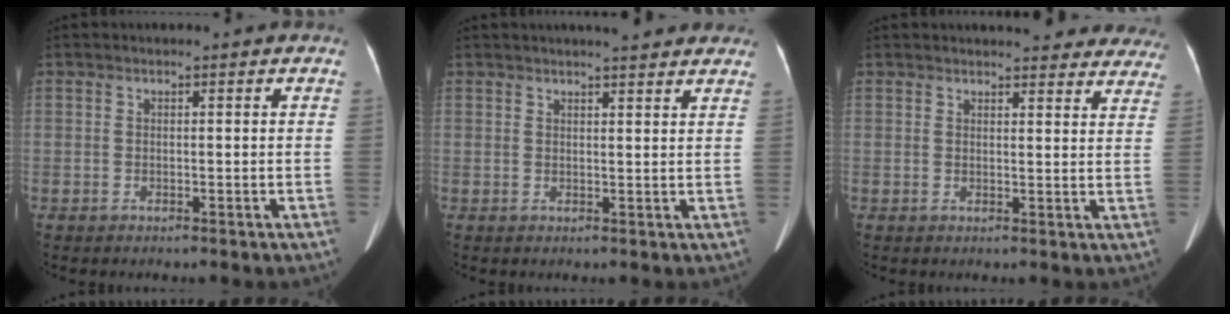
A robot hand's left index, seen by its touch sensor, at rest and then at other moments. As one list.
[{"total": 7.4, "force": [6.4, 0.9, 3.5], "torque": [-0.042, 0.014, 0.069]}, {"total": 16.8, "force": [15.6, 4.0, 4.7], "torque": [-0.028, -0.024, 0.157]}]